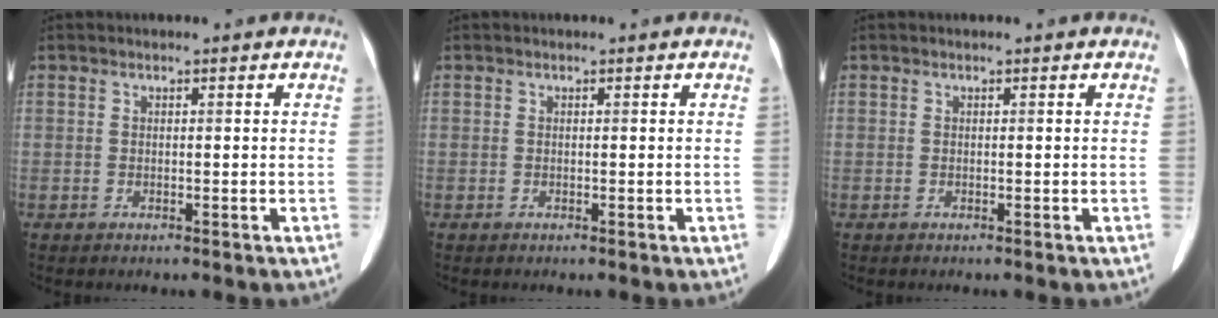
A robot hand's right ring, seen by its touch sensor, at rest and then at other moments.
{"total": 0.0}
{"total": 0.0}